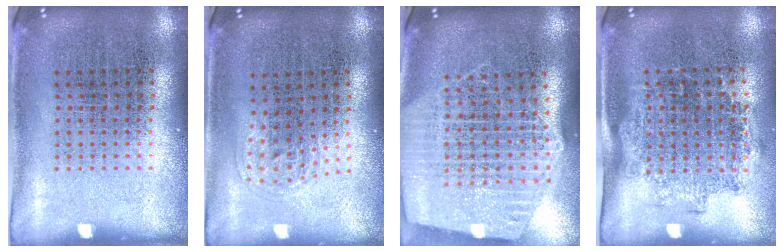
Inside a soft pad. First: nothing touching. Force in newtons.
{"total": 1.0, "press": 0.6, "slide": 0.8}
{"total": 2.6, "press": 2.2, "slide": 1.4}
{"total": 1.4, "press": 1.1, "slide": 0.8}